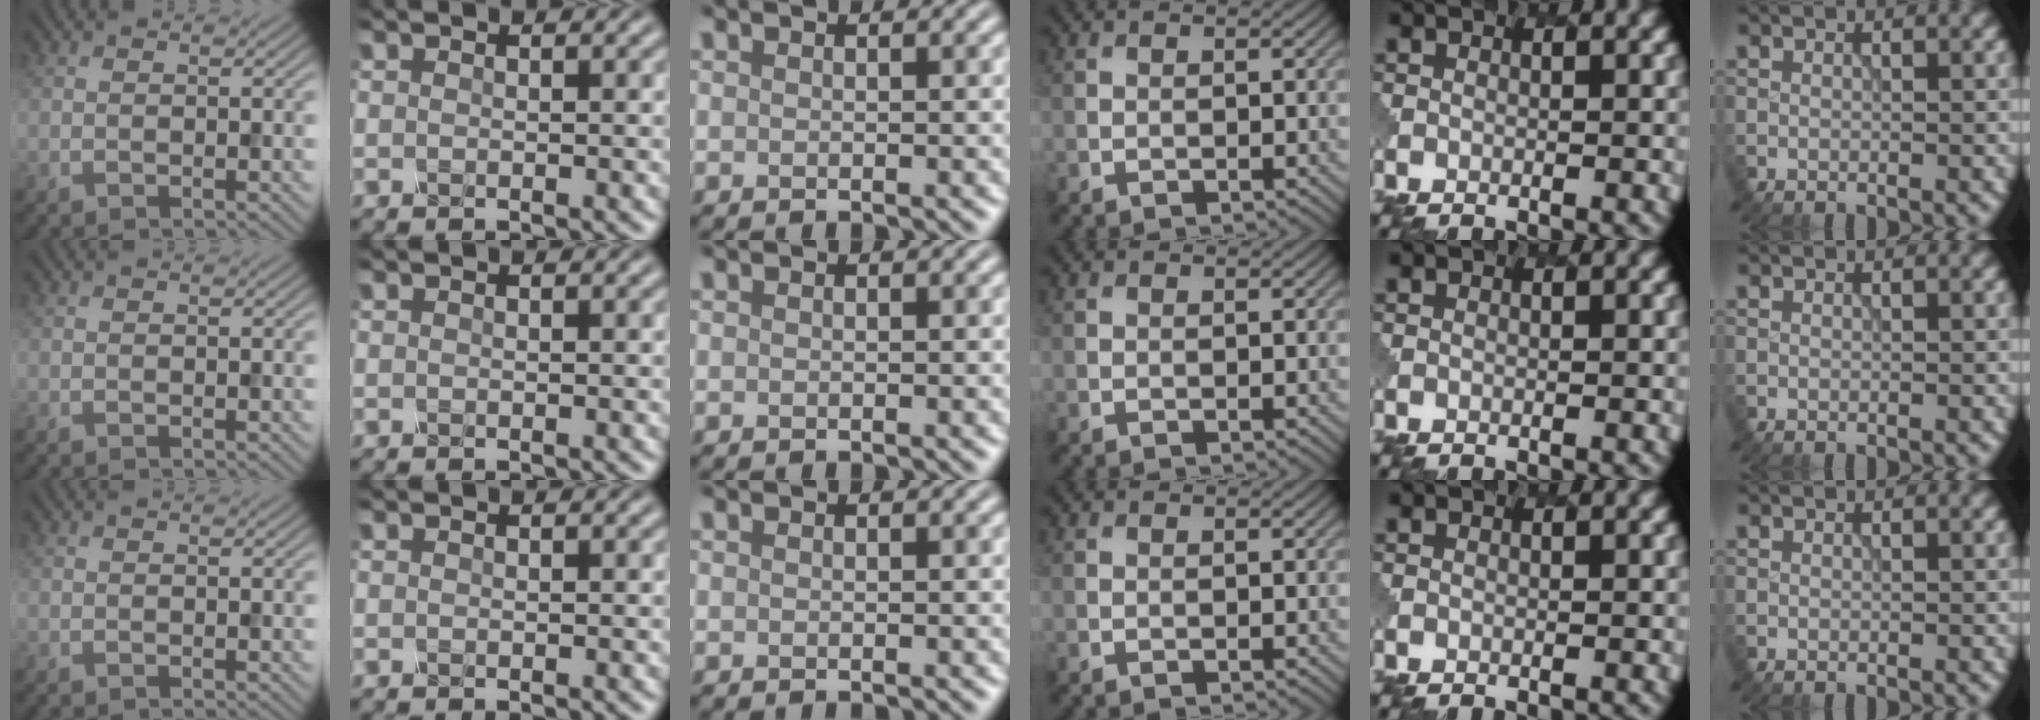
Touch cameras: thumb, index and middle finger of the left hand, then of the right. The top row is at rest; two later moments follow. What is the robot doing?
{"motion": "dispense", "object": "spray bottle"}